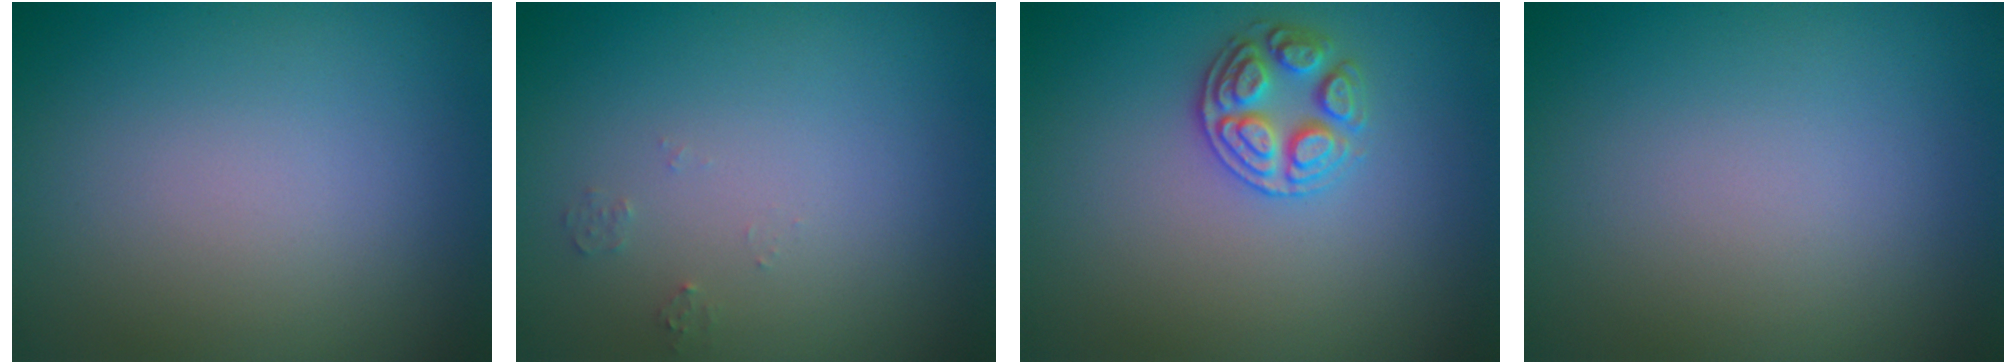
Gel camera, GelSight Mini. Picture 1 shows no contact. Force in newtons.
{"total": 0.7, "press": 0.7, "slide": 0.1}
{"total": 2.7, "press": 2.7, "slide": 0.5}
{"total": 0.0}